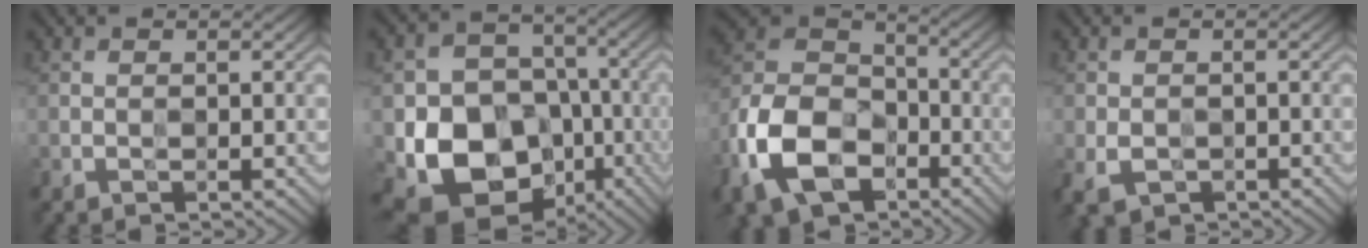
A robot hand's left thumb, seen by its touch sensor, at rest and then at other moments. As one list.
[{"total": 15.4, "force": [-4.9, 12.3, 7.8], "torque": [-0.169, -0.043, -0.077]}, {"total": 15.6, "force": [-7.3, 10.1, 9.4], "torque": [-0.237, -0.032, -0.157]}, {"total": 3.4, "force": [-1.5, 2.5, 1.9], "torque": [-0.051, -0.017, -0.030]}]